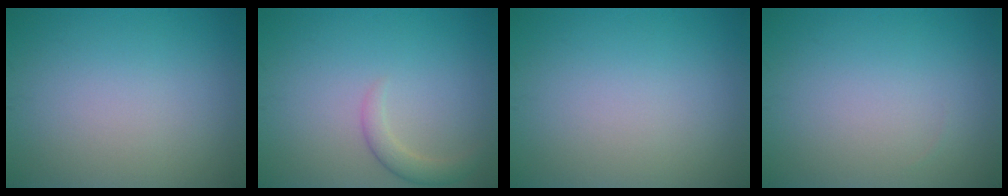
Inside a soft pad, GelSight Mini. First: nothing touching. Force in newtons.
{"total": 1.8, "press": 1.8, "slide": 0.1}
{"total": 0.0}
{"total": 0.0}